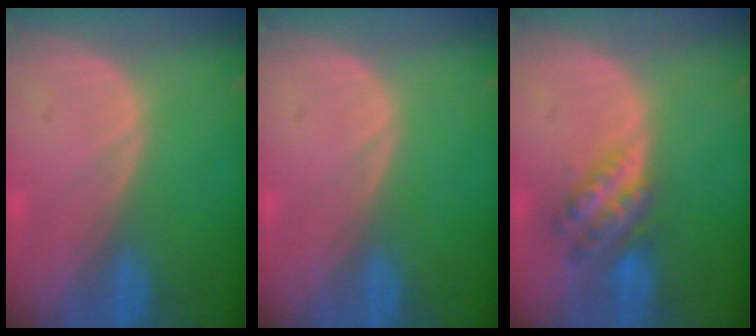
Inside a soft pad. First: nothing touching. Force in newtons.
{"total": 0.0}
{"total": 6.2, "press": 5.4, "slide": 3.0}